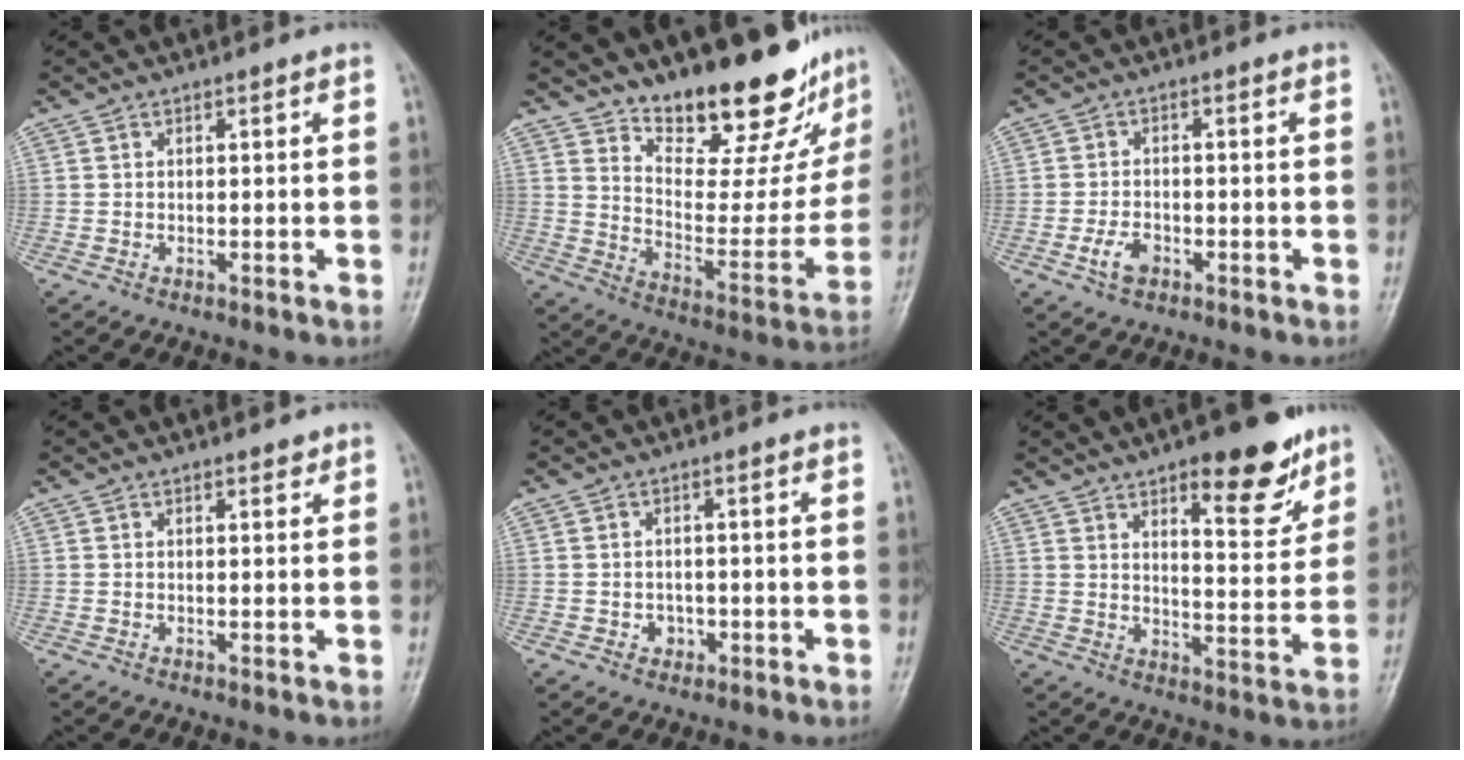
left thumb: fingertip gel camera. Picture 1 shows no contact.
{"total": 21.9, "force": [17.6, 7.4, 10.7], "torque": [-0.106, -0.124, 0.256]}
{"total": 3.8, "force": [-1.9, 2.3, 2.3], "torque": [-0.042, 0.011, -0.035]}
{"total": 1.2, "force": [0.9, 0.6, 0.6], "torque": [0.000, -0.005, 0.010]}
{"total": 2.3, "force": [-0.7, 2.0, 0.9], "torque": [0.001, 0.005, -0.007]}
{"total": 14.1, "force": [8.8, 5.0, 9.8], "torque": [-0.094, -0.052, 0.124]}